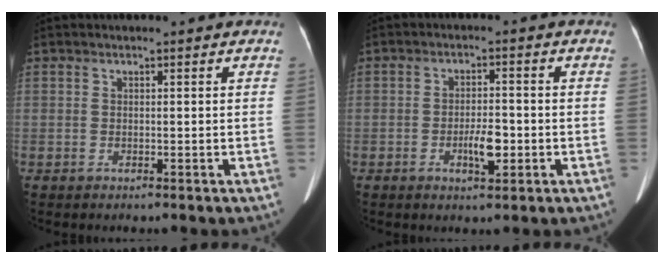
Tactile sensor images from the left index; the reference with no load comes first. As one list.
[{"total": 4.1, "force": [-1.4, 1.3, 3.7], "torque": [-0.066, 0.002, -0.021]}]